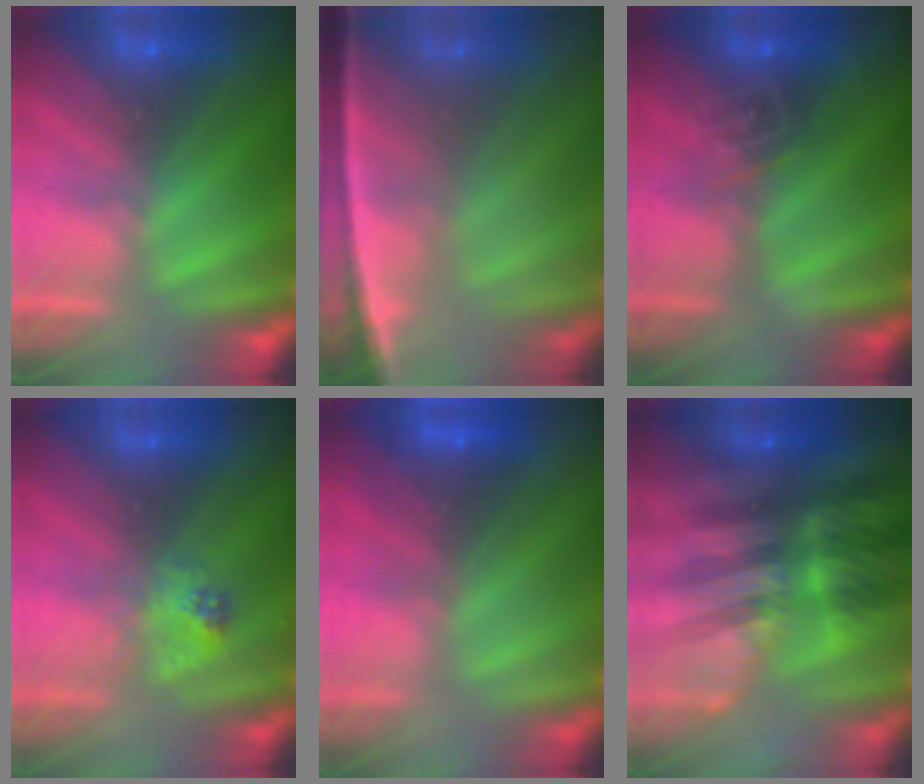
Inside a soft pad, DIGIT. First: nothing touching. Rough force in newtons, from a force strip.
{"total": 7.8}
{"total": 2.9}
{"total": 2.3}
{"total": 2.3}
{"total": 6.3}